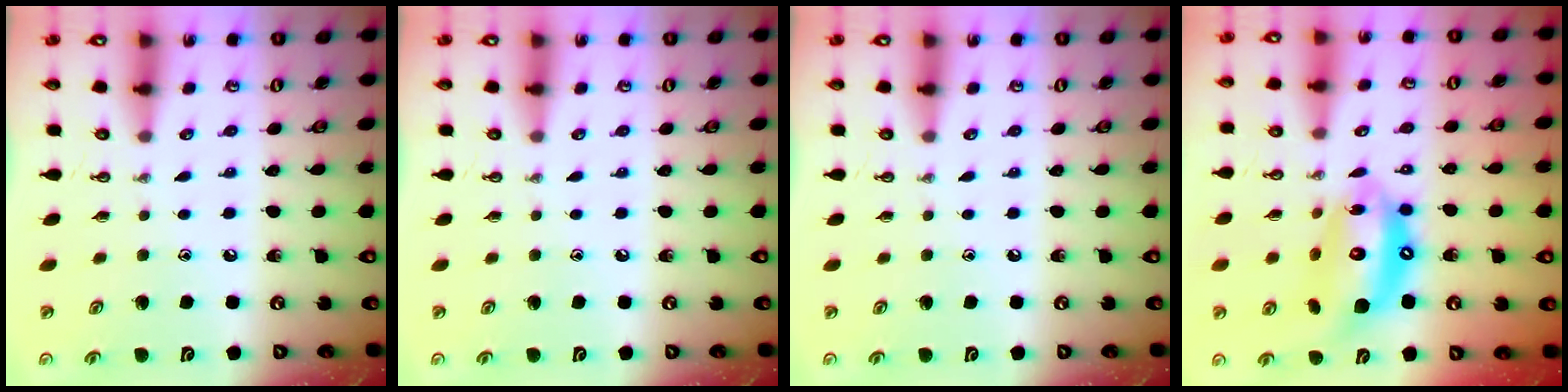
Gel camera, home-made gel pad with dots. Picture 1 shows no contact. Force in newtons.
{"total": 0.0}
{"total": 0.0}
{"total": 14.8, "press": 14.7, "slide": 1.5}